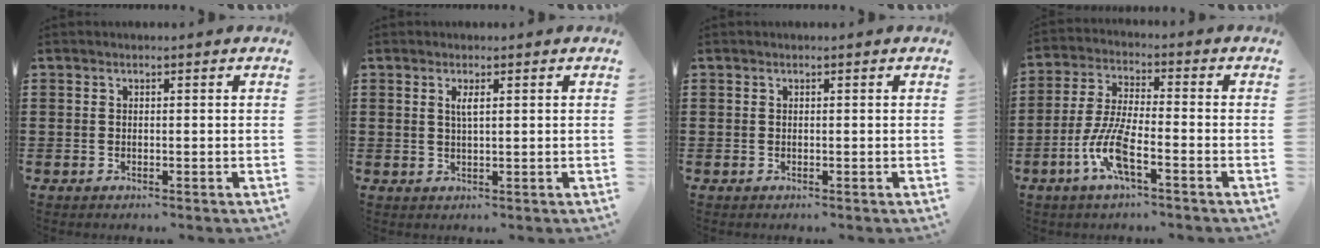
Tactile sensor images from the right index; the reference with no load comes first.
{"total": 1.8, "force": [0.6, 0.3, 1.7], "torque": [-0.034, 0.002, 0.009]}
{"total": 0.0}
{"total": 8.2, "force": [-3.8, 1.8, 7.0], "torque": [-0.167, -0.015, -0.076]}